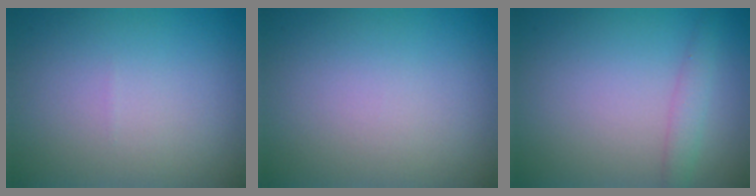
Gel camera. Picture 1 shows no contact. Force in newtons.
{"total": 0.0}
{"total": 1.7, "press": 1.7, "slide": 0.0}